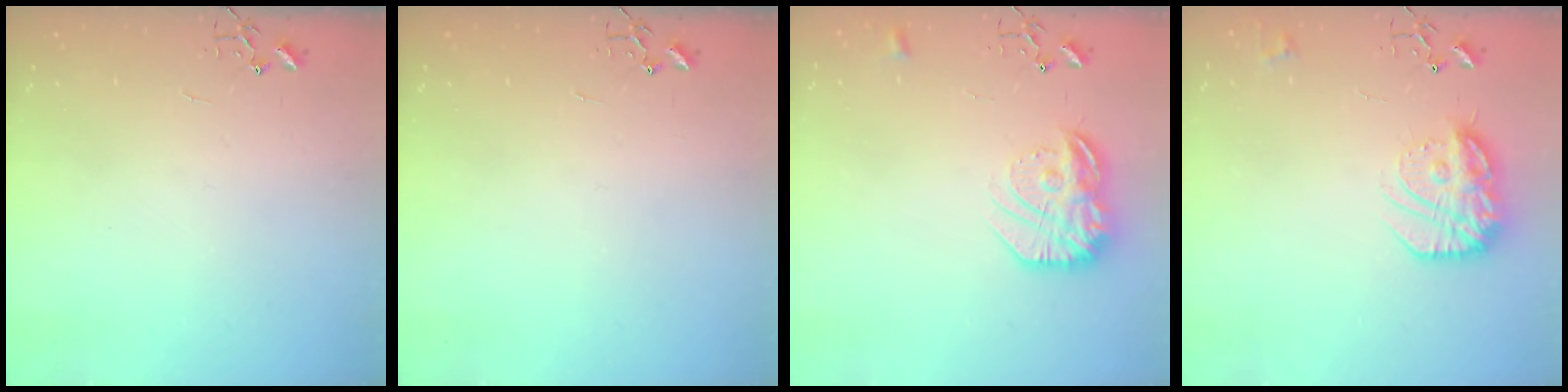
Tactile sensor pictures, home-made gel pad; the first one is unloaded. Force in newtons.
{"total": 0.0}
{"total": 18.3, "press": 18.2, "slide": 1.3}
{"total": 17.4, "press": 17.3, "slide": 1.2}